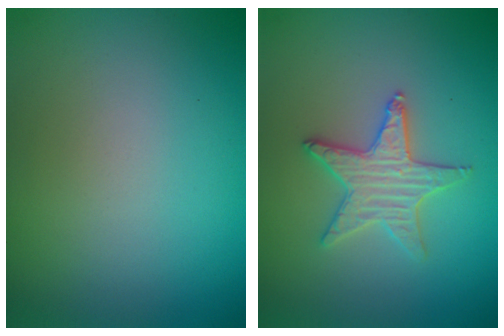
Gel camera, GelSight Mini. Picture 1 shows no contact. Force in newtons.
{"total": 3.0, "press": 3.0, "slide": 0.5}